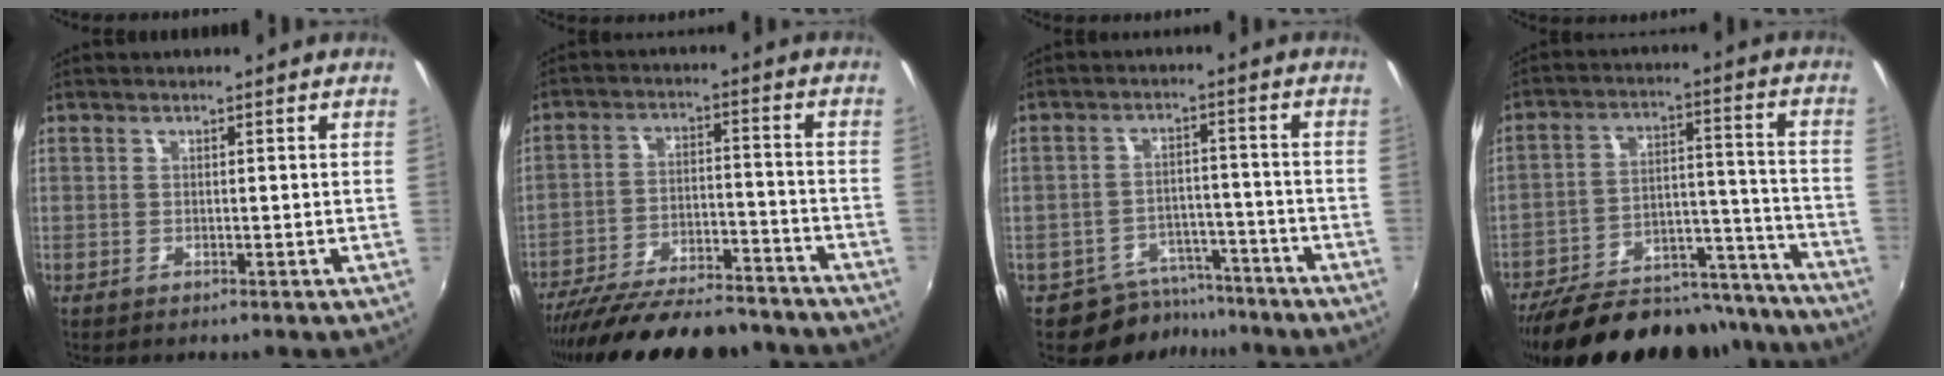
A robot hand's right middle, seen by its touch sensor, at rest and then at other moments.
{"total": 23.4, "force": [-20.2, 6.0, 10.1], "torque": [-0.194, -0.026, -0.290]}
{"total": 8.0, "force": [-6.8, 4.1, 0.9], "torque": [-0.024, 0.015, -0.091]}
{"total": 30.2, "force": [-25.7, 10.6, 11.8], "torque": [-0.218, 0.023, -0.338]}